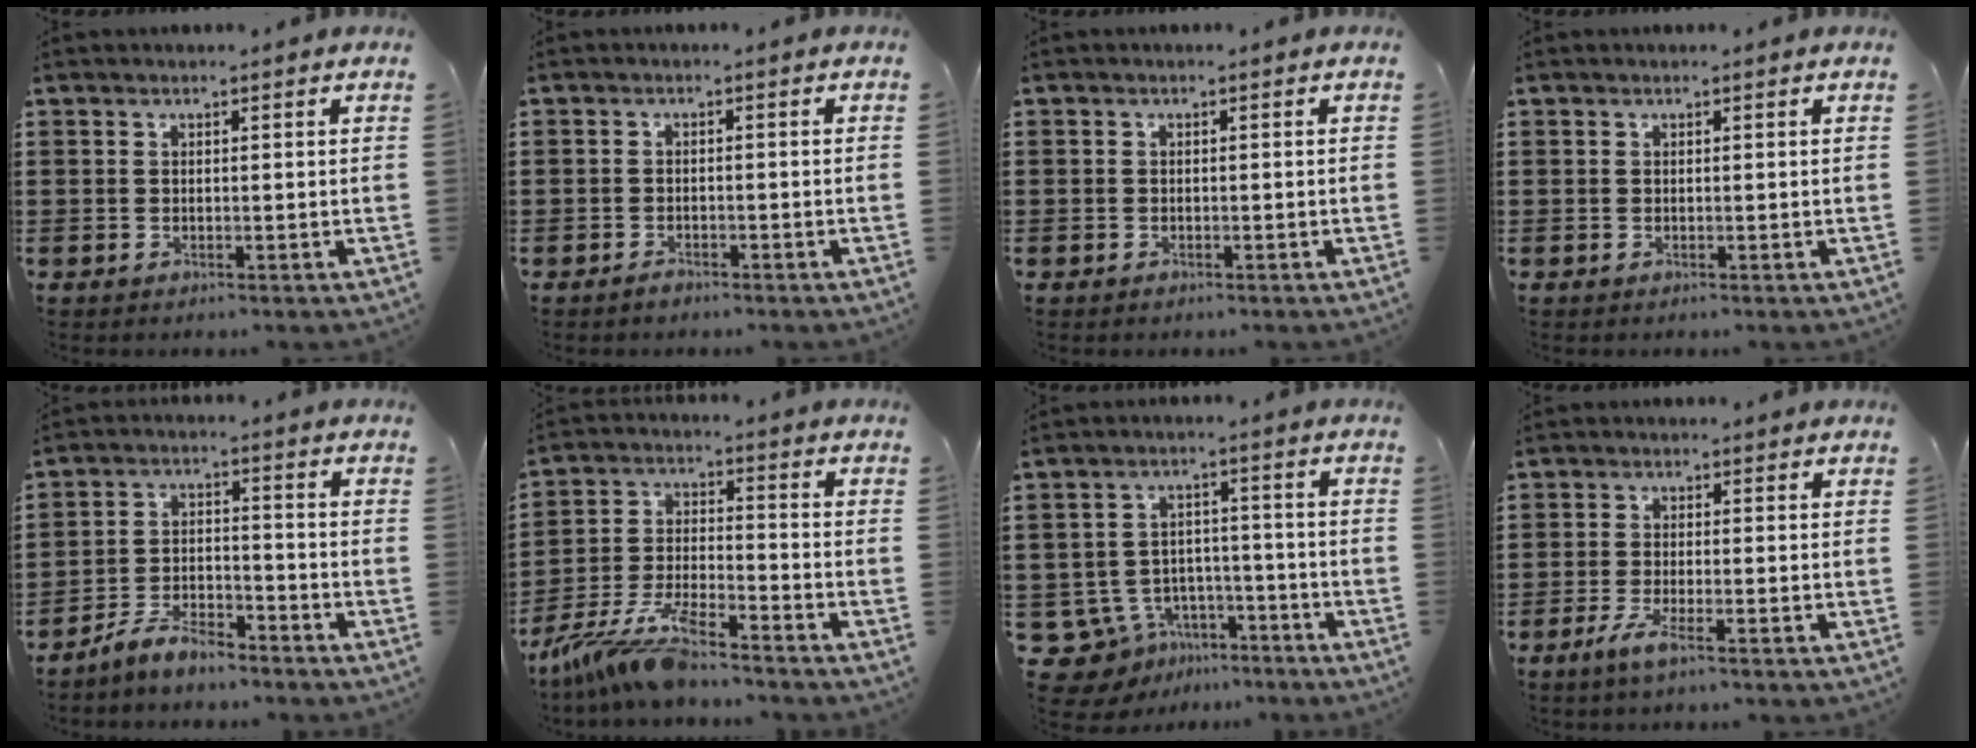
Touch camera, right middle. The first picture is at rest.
{"total": 1.4, "force": [-1.2, 0.7, 0.2], "torque": [-0.005, 0.003, -0.028]}
{"total": 0.9, "force": [-0.6, 0.7, 0.0], "torque": [-0.001, 0.003, -0.014]}
{"total": 0.0}
{"total": 5.7, "force": [-5.3, 1.0, 1.8], "torque": [-0.042, 0.004, -0.107]}
{"total": 9.2, "force": [-8.1, 1.3, 4.3], "torque": [-0.098, 0.001, -0.160]}
{"total": 7.7, "force": [-6.3, 4.2, 1.3], "torque": [-0.058, 0.020, -0.126]}
{"total": 3.4, "force": [-2.0, 0.4, 2.7], "torque": [-0.059, -0.005, -0.041]}